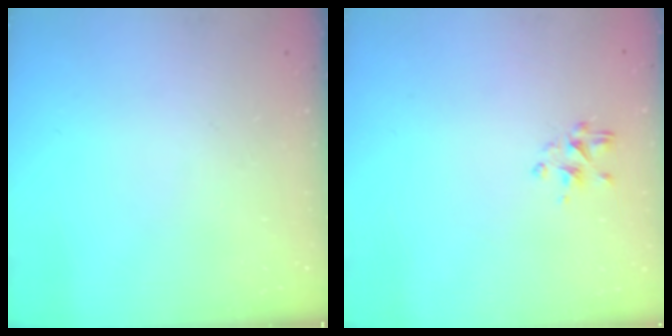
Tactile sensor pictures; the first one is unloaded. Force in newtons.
{"total": 2.1, "press": 1.9, "slide": 0.9}